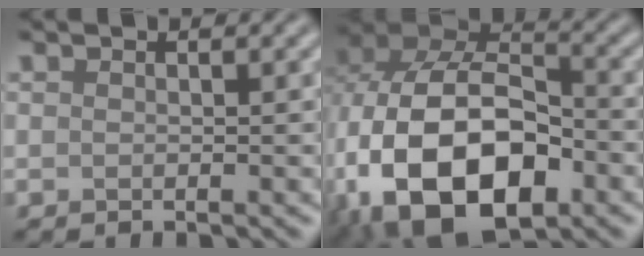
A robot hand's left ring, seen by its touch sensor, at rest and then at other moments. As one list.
[{"total": 18.8, "force": [-5.9, 12.3, 12.9], "torque": [-0.233, -0.024, -0.098]}]